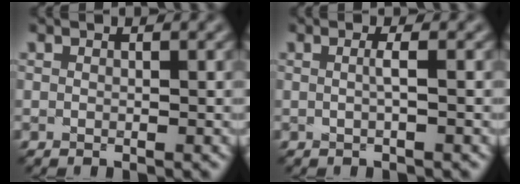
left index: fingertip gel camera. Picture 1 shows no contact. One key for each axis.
{"total": 1.1, "fx": 0.0, "fy": 0.2, "fz": 1.1, "tx": -0.021, "ty": 0.001, "tz": -0.002}